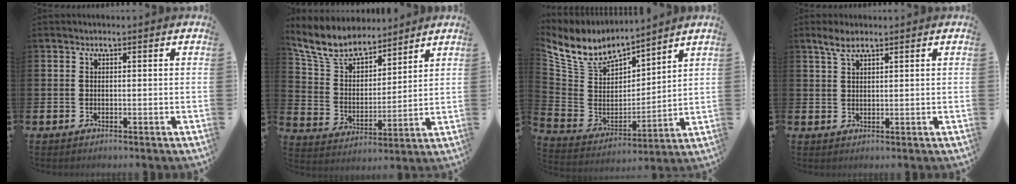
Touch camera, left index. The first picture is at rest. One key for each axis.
{"total": 8.9, "fx": 8.0, "fy": 3.1, "fz": 2.5, "tx": -0.092, "ty": -0.045, "tz": 0.146}
{"total": 8.2, "fx": 7.5, "fy": 3.1, "fz": 1.6, "tx": -0.082, "ty": -0.057, "tz": 0.134}
{"total": 3.3, "fx": 2.4, "fy": 1.1, "fz": 2.0, "tx": -0.042, "ty": 0.005, "tz": 0.043}